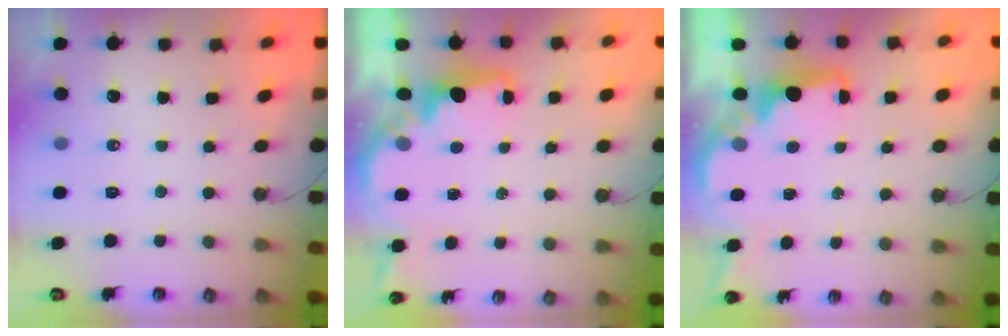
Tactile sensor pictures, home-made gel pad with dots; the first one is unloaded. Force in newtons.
{"total": 1.6, "press": 1.5, "slide": 0.6}
{"total": 2.0, "press": 1.9, "slide": 0.8}